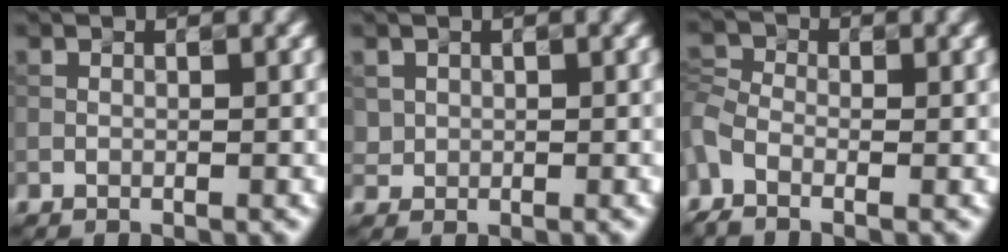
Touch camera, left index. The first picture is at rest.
{"total": 1.1, "force": [0.4, 1.0, -0.2], "torque": [0.004, 0.001, 0.010]}
{"total": 2.7, "force": [-1.4, 1.6, 1.7], "torque": [-0.048, -0.001, -0.045]}